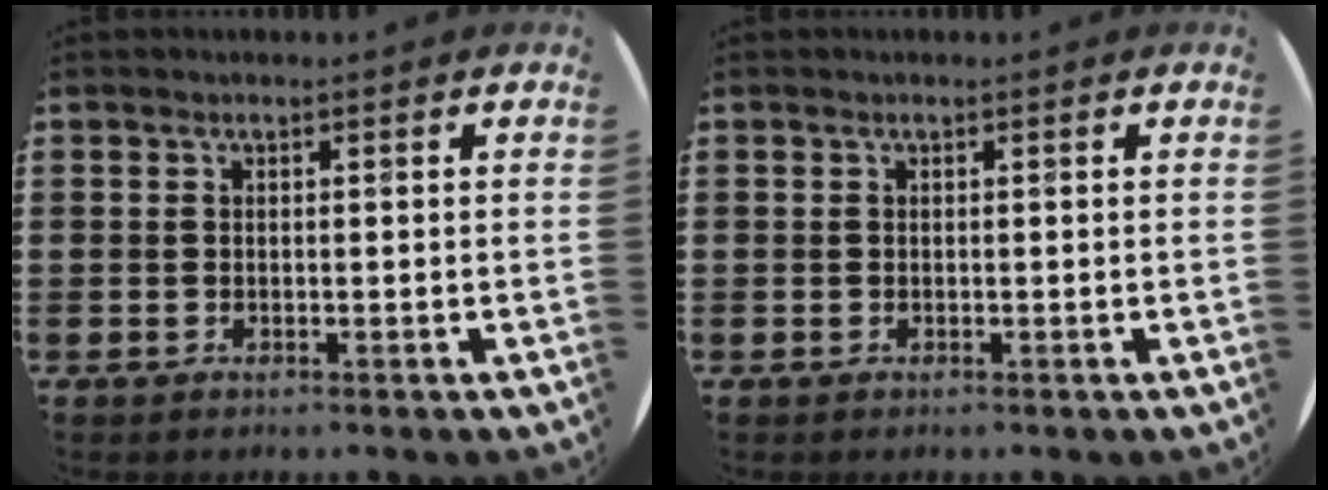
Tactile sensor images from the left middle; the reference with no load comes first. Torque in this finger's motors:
{"motor_torque": [-0.03, 0.02, 0.00, 0.00]}